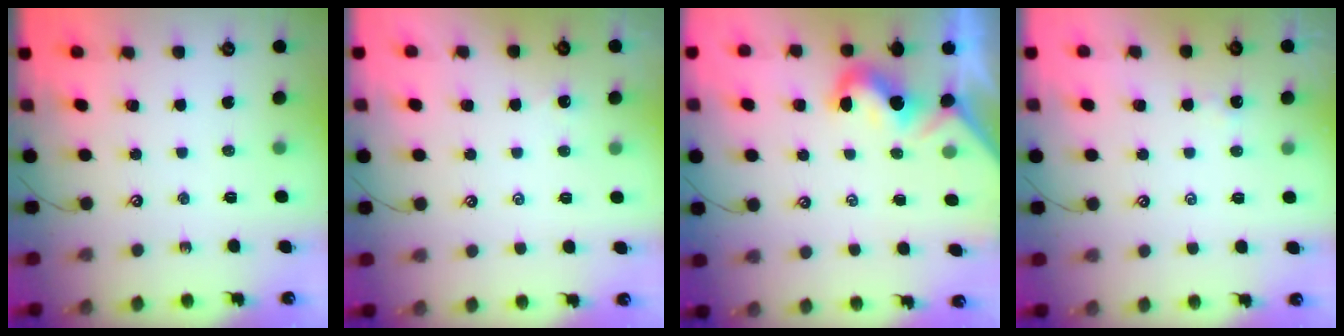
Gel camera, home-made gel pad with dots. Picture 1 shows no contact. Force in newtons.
{"total": 2.5, "press": 2.5, "slide": 0.3}
{"total": 2.0, "press": 1.9, "slide": 0.6}
{"total": 3.2, "press": 3.2, "slide": 0.1}